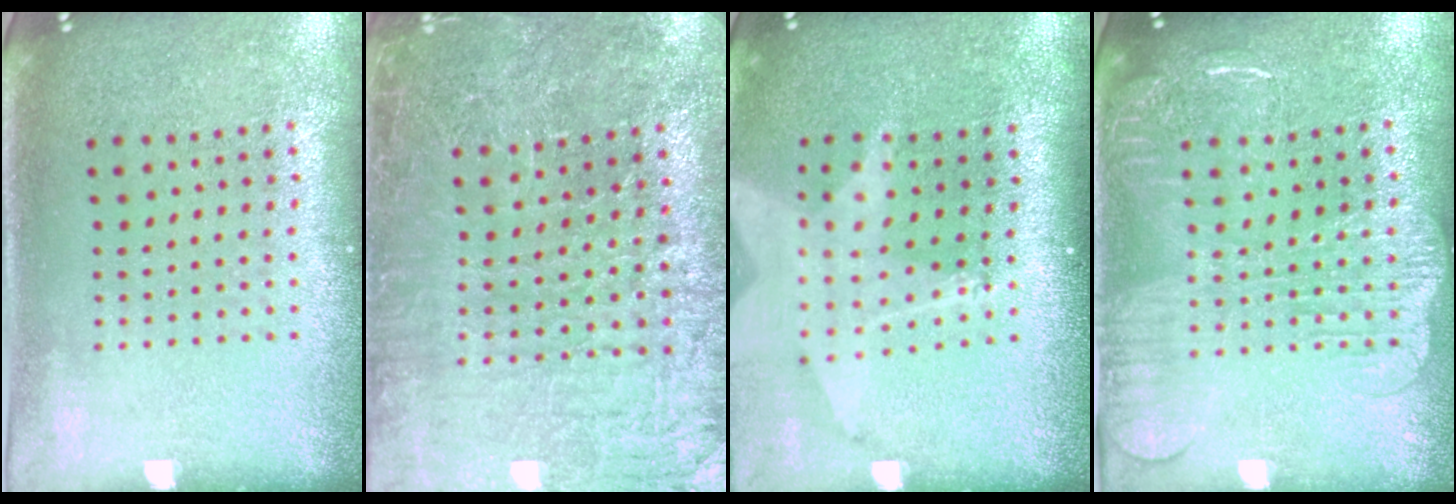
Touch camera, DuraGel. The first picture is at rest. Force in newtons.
{"total": 3.3, "press": 3.2, "slide": 0.5}
{"total": 1.9, "press": 1.5, "slide": 1.2}
{"total": 2.1, "press": 1.9, "slide": 0.9}